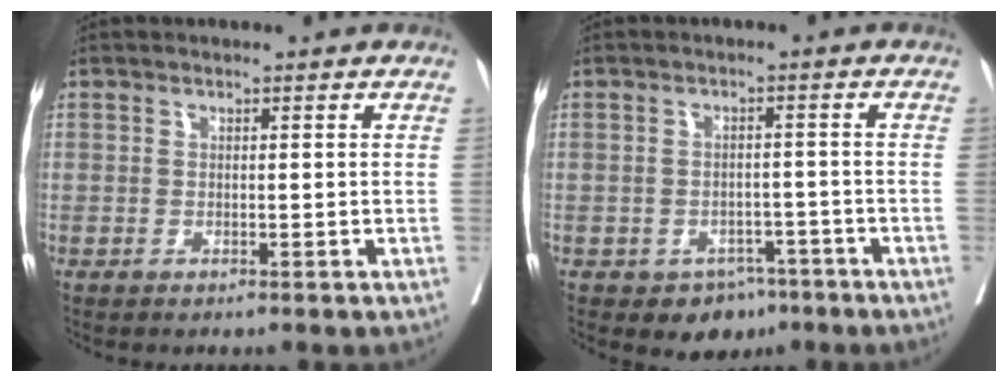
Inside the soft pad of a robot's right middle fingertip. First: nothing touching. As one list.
[{"total": 5.3, "force": [-3.6, 3.6, 1.3], "torque": [-0.002, 0.012, -0.044]}]